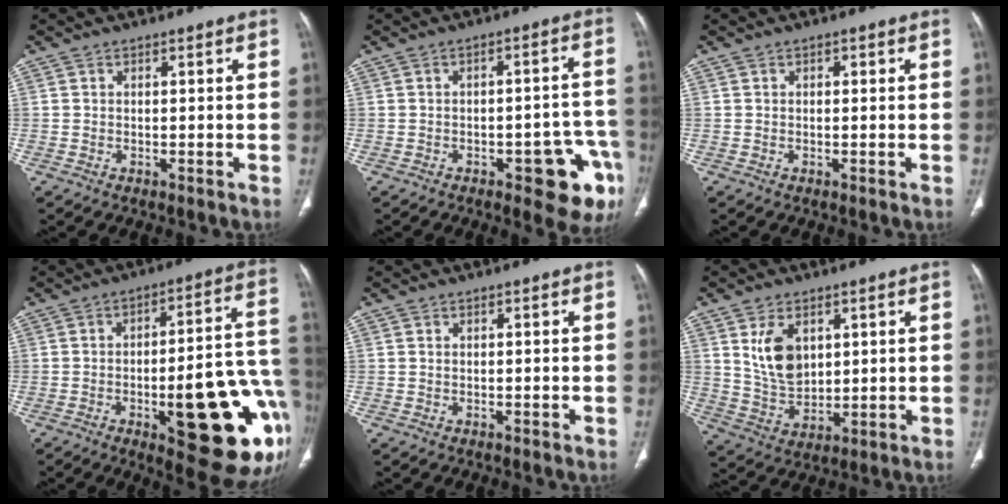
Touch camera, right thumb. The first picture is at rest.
{"total": 11.7, "force": [-5.3, 4.4, 9.5], "torque": [-0.080, 0.033, -0.059]}
{"total": 0.6, "force": [0.1, 0.4, 0.5], "torque": [-0.006, 0.001, 0.001]}
{"total": 24.8, "force": [-7.4, 7.4, 22.5], "torque": [-0.237, 0.020, -0.085]}
{"total": 0.0}
{"total": 9.2, "force": [3.2, 6.0, 6.3], "torque": [-0.095, -0.021, 0.076]}